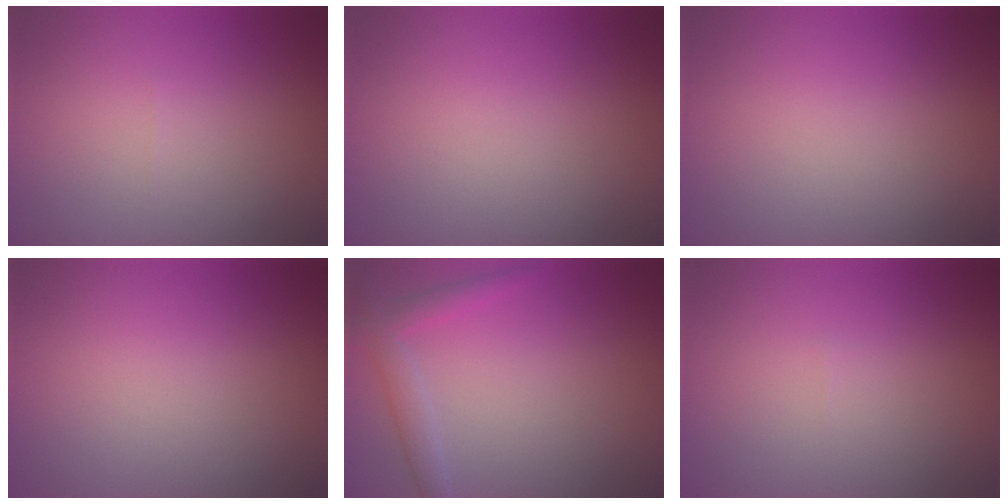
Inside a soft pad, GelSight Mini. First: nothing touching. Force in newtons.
{"total": 0.0}
{"total": 0.0}
{"total": 0.0}
{"total": 2.4, "press": 2.4, "slide": 0.2}
{"total": 0.0}